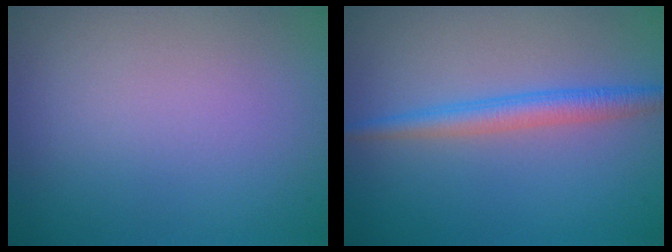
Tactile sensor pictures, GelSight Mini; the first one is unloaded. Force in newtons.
{"total": 2.7, "press": 2.7, "slide": 0.1}